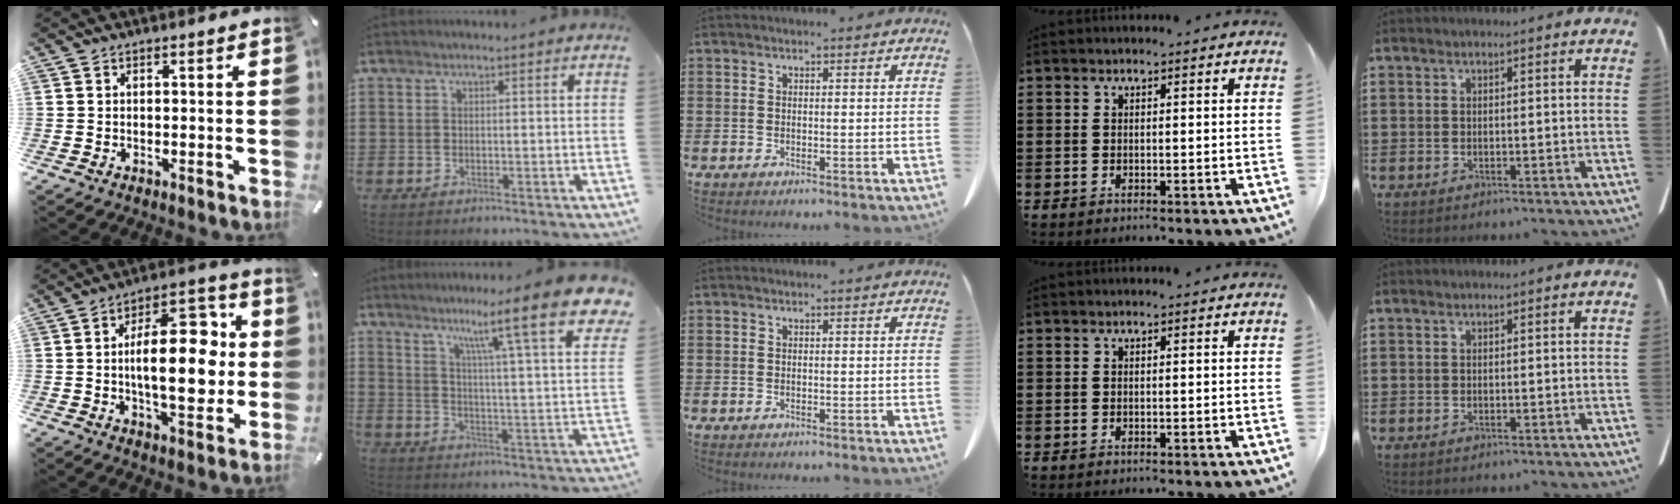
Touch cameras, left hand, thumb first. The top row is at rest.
{"thumb": {"total": 19.6, "force": [0.8, 9.3, 17.3], "torque": [-0.245, -0.001, 0.008]}, "index": {"total": 12.5, "force": [8.8, -0.1, 8.9], "torque": [-0.149, -0.070, 0.128]}}